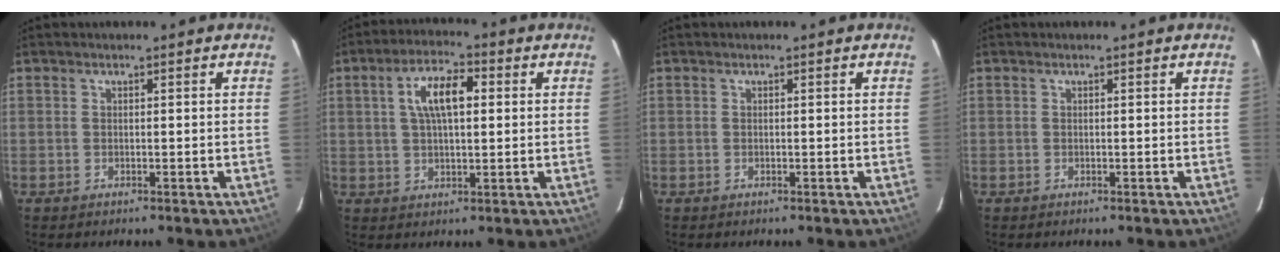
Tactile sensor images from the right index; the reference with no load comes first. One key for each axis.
{"total": 8.3, "fx": 1.9, "fy": 3.4, "fz": 7.3, "tx": -0.133, "ty": 0.019, "tz": 0.034}
{"total": 0.0}
{"total": 0.0}